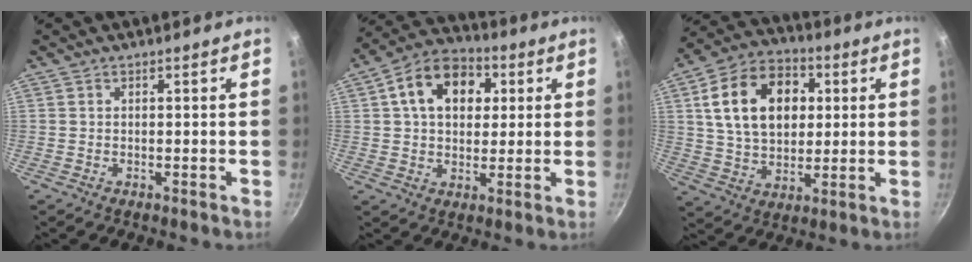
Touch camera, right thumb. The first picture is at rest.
{"total": 14.1, "force": [3.9, 10.0, 9.1], "torque": [-0.123, 0.014, 0.047]}
{"total": 18.6, "force": [4.2, 13.0, 12.6], "torque": [-0.190, 0.009, 0.065]}